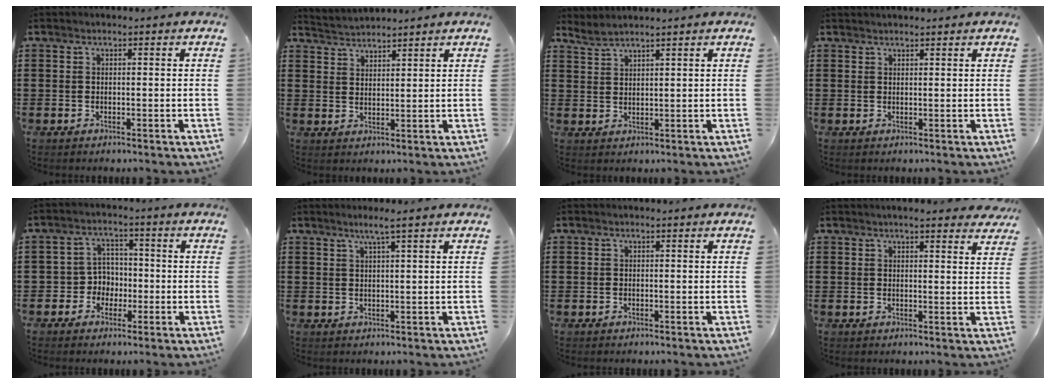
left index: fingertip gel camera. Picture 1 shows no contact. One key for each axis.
{"total": 2.5, "fx": 2.5, "fy": -0.1, "fz": -0.5, "tx": 0.000, "ty": -0.009, "tz": 0.046}
{"total": 2.0, "fx": 2.0, "fy": -0.3, "fz": 0.2, "tx": -0.010, "ty": -0.001, "tz": 0.039}
{"total": 1.0, "fx": 1.0, "fy": 0.1, "fz": 0.1, "tx": -0.003, "ty": -0.001, "tz": 0.019}
{"total": 4.4, "fx": -1.5, "fy": 4.0, "fz": 1.0, "tx": -0.036, "ty": 0.011, "tz": -0.032}
{"total": 2.4, "fx": 1.6, "fy": -0.3, "fz": 1.8, "tx": -0.037, "ty": -0.001, "tz": 0.027}
{"total": 0.0}
{"total": 3.1, "fx": 2.9, "fy": 0.2, "fz": 1.1, "tx": -0.021, "ty": -0.005, "tz": 0.052}